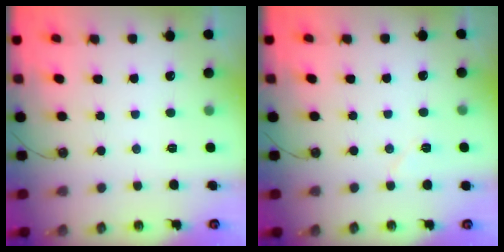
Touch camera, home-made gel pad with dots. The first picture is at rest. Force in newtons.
{"total": 5.1, "press": 4.4, "slide": 2.6}